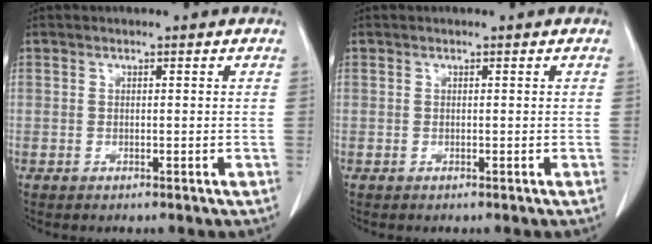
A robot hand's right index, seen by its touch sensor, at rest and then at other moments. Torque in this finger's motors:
{"motor_torque": [0.00, 0.00, 0.00, 0.00]}